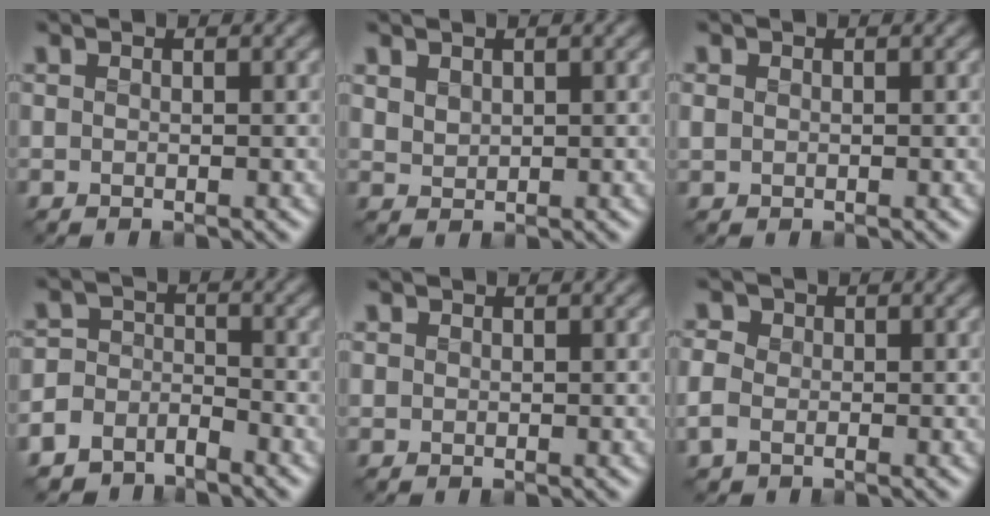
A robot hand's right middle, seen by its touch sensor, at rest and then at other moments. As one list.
[{"total": 1.3, "force": [0.7, 0.8, 0.6], "torque": [-0.017, -0.002, 0.016]}, {"total": 0.8, "force": [0.1, 0.8, 0.2], "torque": [-0.005, -0.004, 0.000]}, {"total": 5.1, "force": [-4.4, 2.6, 0.8], "torque": [0.007, -0.002, -0.089]}, {"total": 0.6, "force": [0.2, 0.6, 0.0], "torque": [0.002, -0.004, 0.003]}, {"total": 2.6, "force": [-0.8, 2.1, 1.3], "torque": [-0.033, -0.001, -0.025]}]